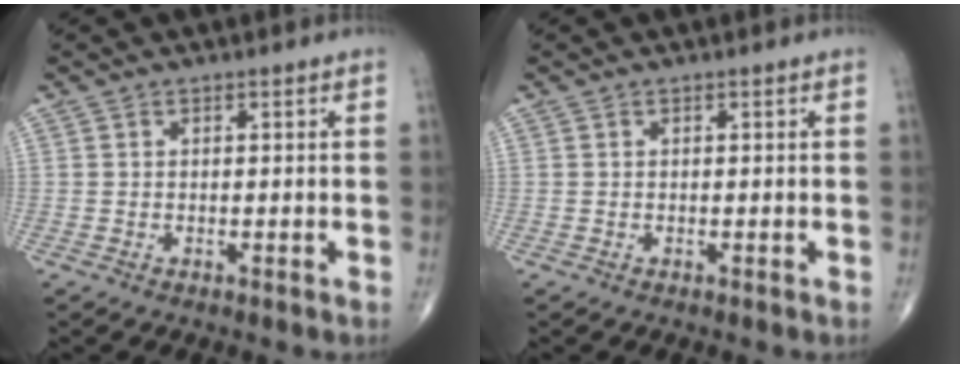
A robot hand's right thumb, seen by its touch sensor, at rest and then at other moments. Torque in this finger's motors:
{"motor_torque": [0.00, 0.00, -0.23, 0.23, 0.00]}